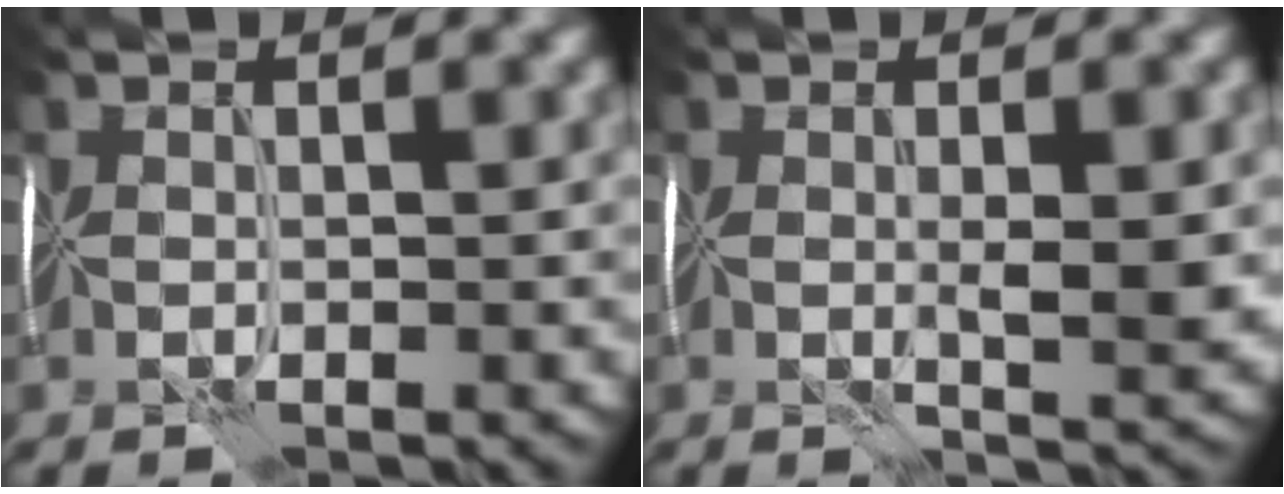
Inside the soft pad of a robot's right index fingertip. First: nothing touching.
{"total": 2.7, "force": [0.0, 0.5, 2.7], "torque": [-0.043, -0.001, 0.002]}